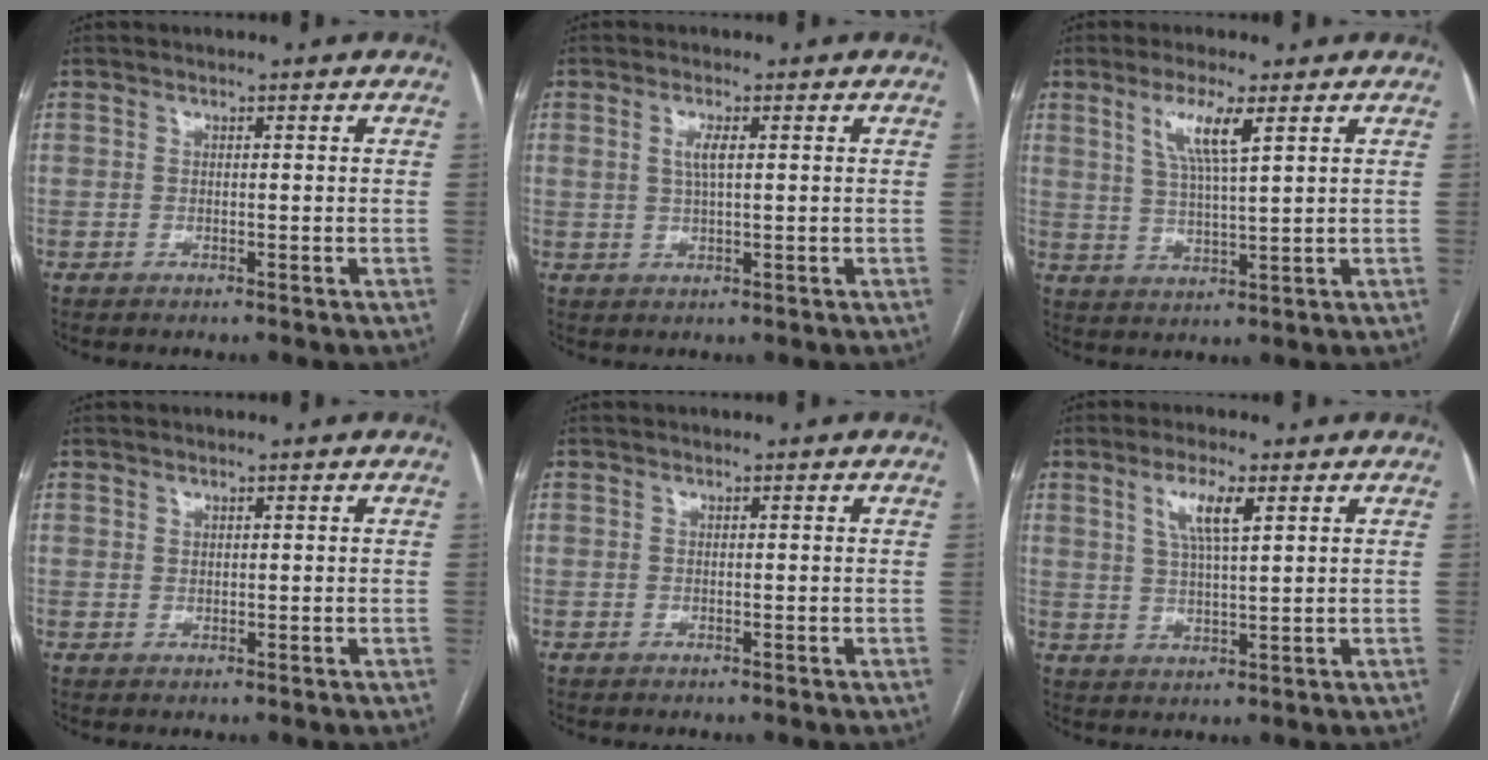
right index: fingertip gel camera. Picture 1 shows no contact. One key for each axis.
{"total": 2.6, "fx": 0.7, "fy": 0.5, "fz": 2.5, "tx": -0.052, "ty": 0.001, "tz": 0.014}
{"total": 6.4, "fx": 3.1, "fy": 0.3, "fz": 5.6, "tx": -0.111, "ty": -0.002, "tz": 0.061}
{"total": 0.6, "fx": 0.4, "fy": 0.3, "fz": 0.1, "tx": 0.004, "ty": -0.003, "tz": 0.005}
{"total": 0.0}
{"total": 6.0, "fx": 2.7, "fy": 0.6, "fz": 5.3, "tx": -0.105, "ty": 0.001, "tz": 0.052}